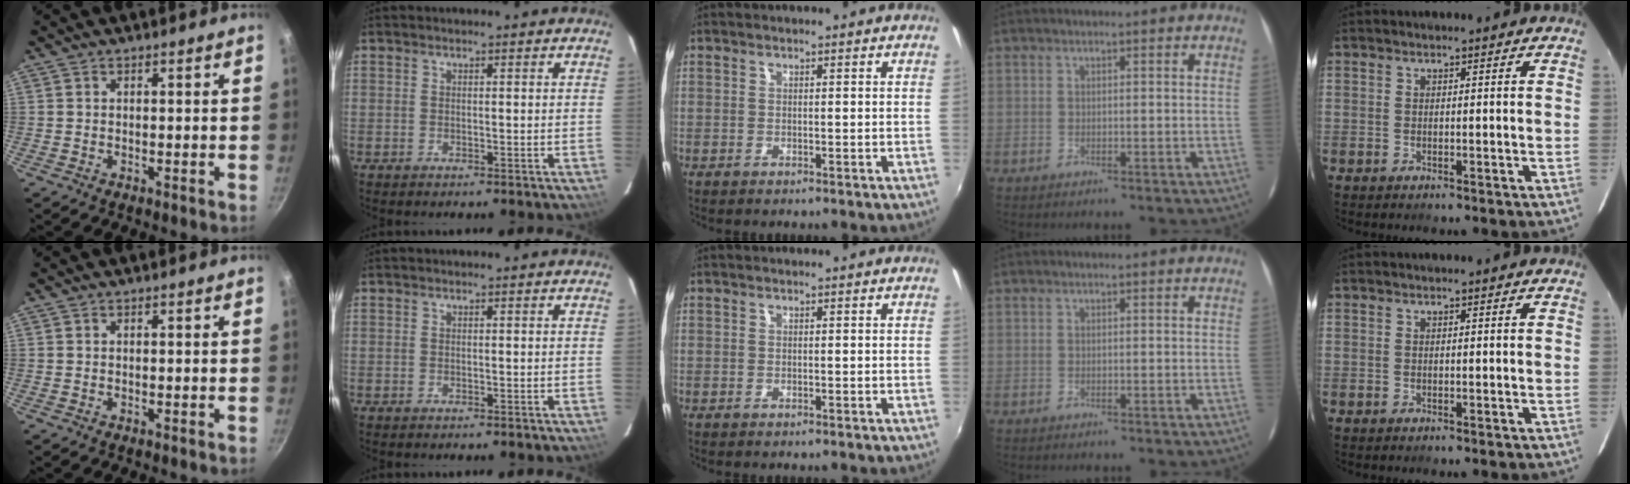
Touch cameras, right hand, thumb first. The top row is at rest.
{}